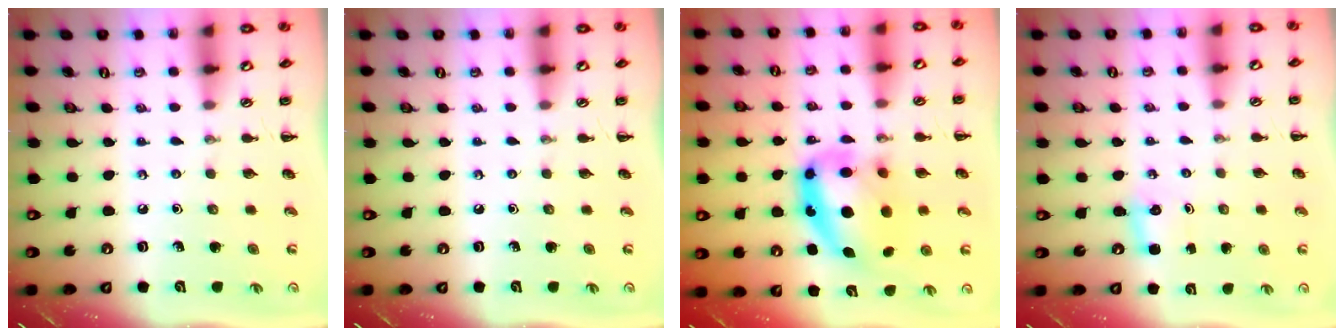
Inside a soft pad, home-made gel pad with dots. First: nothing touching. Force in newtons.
{"total": 0.0}
{"total": 12.9, "press": 12.6, "slide": 3.0}
{"total": 2.6, "press": 2.5, "slide": 0.7}